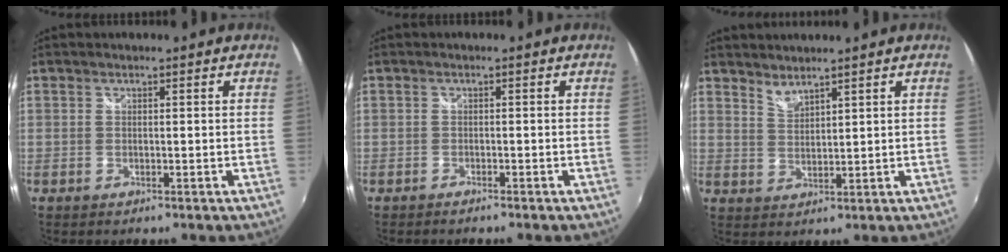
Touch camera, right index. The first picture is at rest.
{"total": 1.0, "force": [-0.9, 0.2, 0.4], "torque": [-0.013, -0.003, -0.019]}
{"total": 3.0, "force": [2.8, 0.4, 0.9], "torque": [-0.013, -0.001, 0.051]}